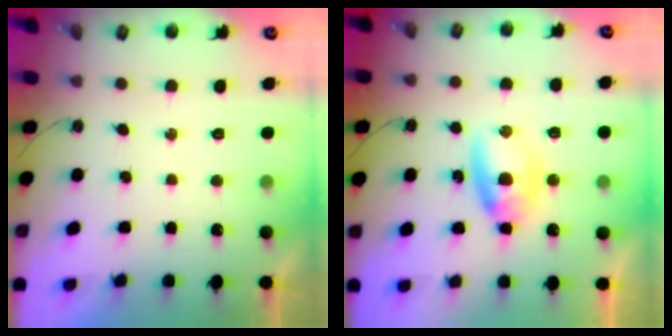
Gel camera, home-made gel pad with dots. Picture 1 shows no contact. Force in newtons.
{"total": 7.5, "press": 7.5, "slide": 1.0}